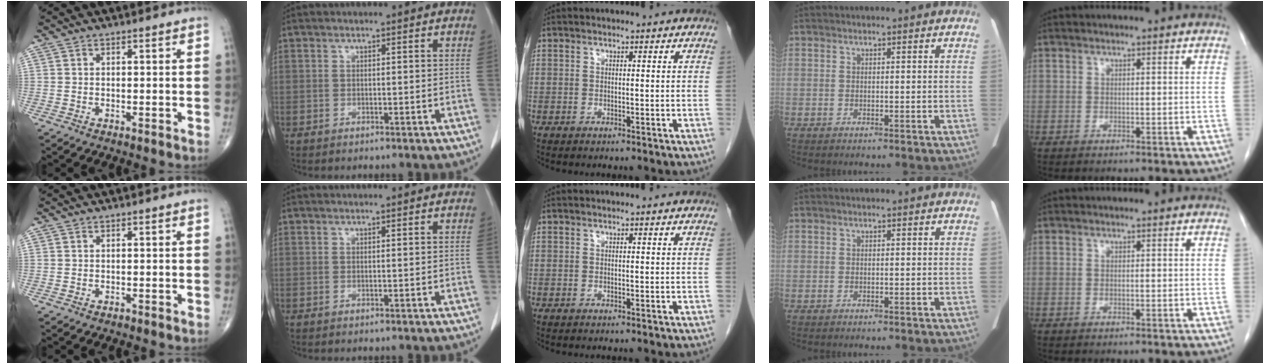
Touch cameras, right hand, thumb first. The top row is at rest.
{}